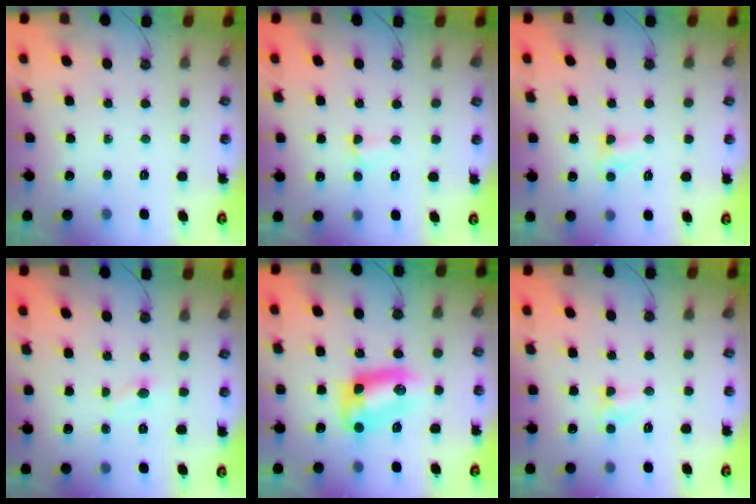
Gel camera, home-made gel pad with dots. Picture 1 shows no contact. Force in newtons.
{"total": 2.7, "press": 2.6, "slide": 0.7}
{"total": 4.8, "press": 4.7, "slide": 0.5}
{"total": 1.8, "press": 1.8, "slide": 0.2}
{"total": 10.9, "press": 10.2, "slide": 3.9}
{"total": 4.8, "press": 4.7, "slide": 0.5}